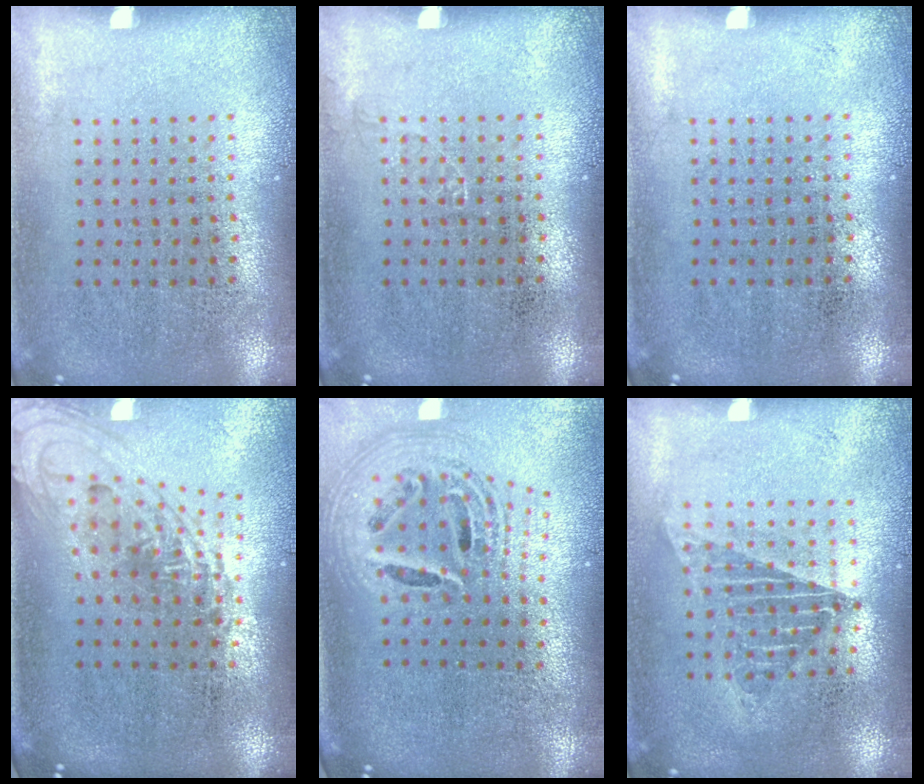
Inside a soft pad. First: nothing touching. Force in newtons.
{"total": 0.6, "press": 0.6, "slide": 0.1}
{"total": 0.0}
{"total": 1.7, "press": 1.3, "slide": 1.0}
{"total": 2.7, "press": 1.9, "slide": 1.9}
{"total": 1.3, "press": 1.2, "slide": 0.6}